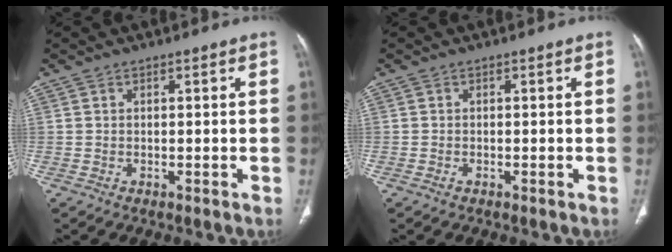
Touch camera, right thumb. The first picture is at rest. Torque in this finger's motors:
{"motor_torque": [-0.18, -0.18, -0.22, 0.32, -0.02]}